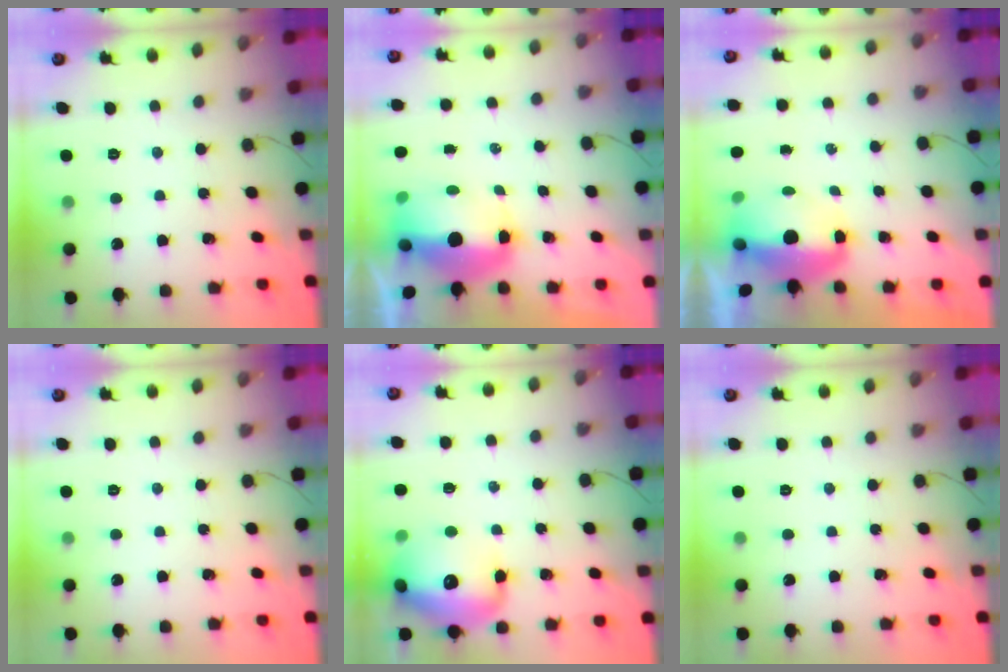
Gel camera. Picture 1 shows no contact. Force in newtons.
{"total": 10.6, "press": 10.4, "slide": 1.7}
{"total": 6.8, "press": 6.7, "slide": 1.1}
{"total": 0.0}
{"total": 19.7, "press": 19.6, "slide": 2.8}
{"total": 0.0}